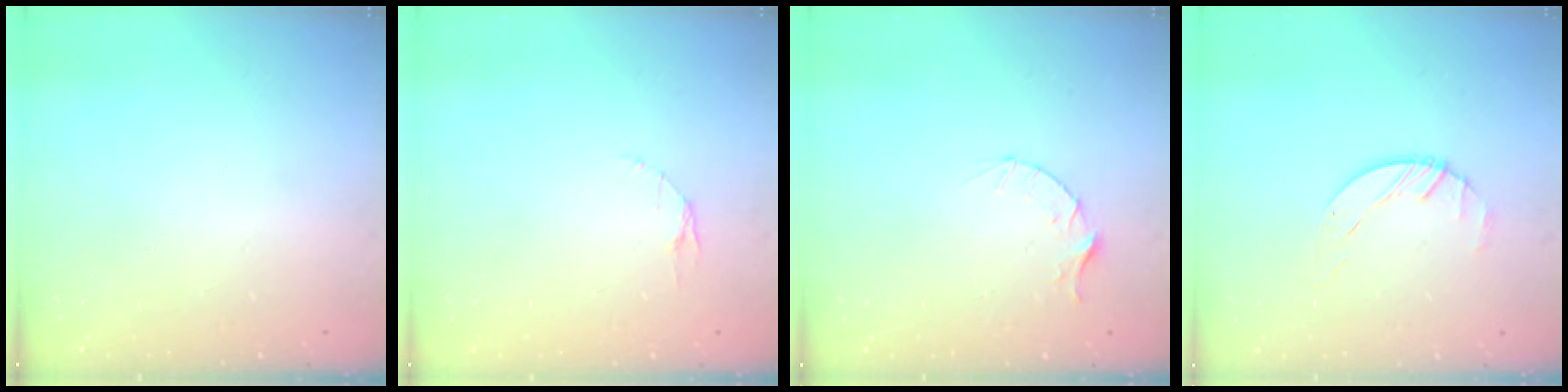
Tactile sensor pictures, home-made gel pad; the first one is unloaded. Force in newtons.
{"total": 3.5, "press": 3.4, "slide": 0.4}
{"total": 3.5, "press": 3.5, "slide": 0.4}
{"total": 1.4, "press": 1.4, "slide": 0.2}